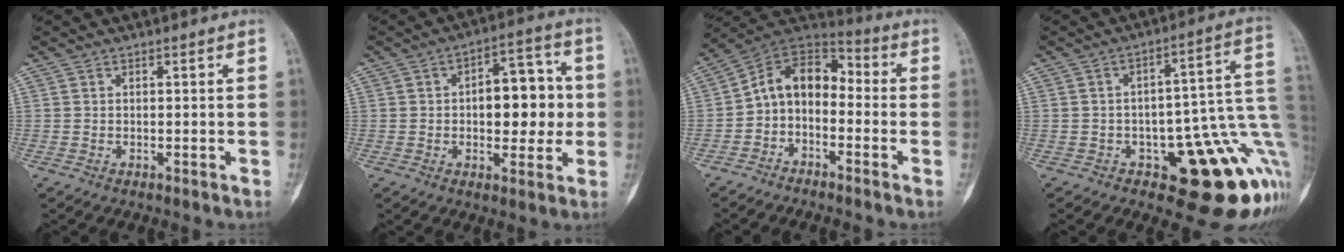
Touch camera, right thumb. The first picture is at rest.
{"total": 12.5, "force": [0.3, 7.0, 10.4], "torque": [-0.100, 0.023, 0.002]}
{"total": 10.8, "force": [-2.1, 7.6, 7.4], "torque": [-0.102, 0.071, -0.054]}
{"total": 18.8, "force": [-5.1, 8.0, 16.2], "torque": [-0.119, 0.039, -0.051]}